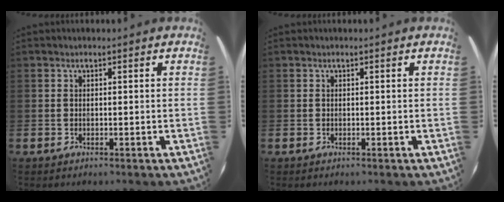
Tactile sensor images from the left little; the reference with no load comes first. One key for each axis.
{"total": 0.0}